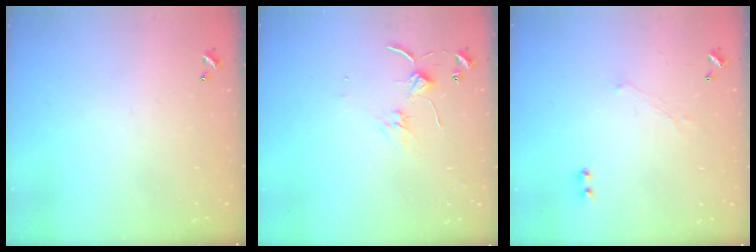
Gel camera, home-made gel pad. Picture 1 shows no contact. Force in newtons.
{"total": 1.4, "press": 1.3, "slide": 0.2}
{"total": 1.0, "press": 0.9, "slide": 0.5}